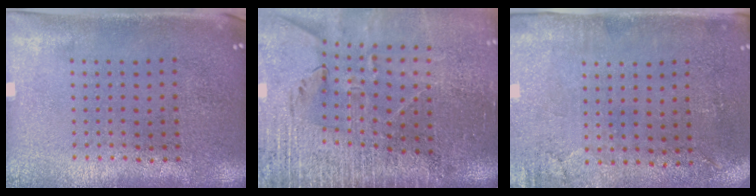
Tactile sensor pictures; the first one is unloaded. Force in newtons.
{"total": 3.9, "press": 3.4, "slide": 1.9}
{"total": 2.9, "press": 2.4, "slide": 1.7}